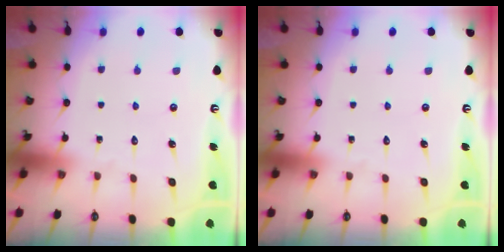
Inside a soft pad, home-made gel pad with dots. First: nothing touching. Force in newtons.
{"total": 0.0}